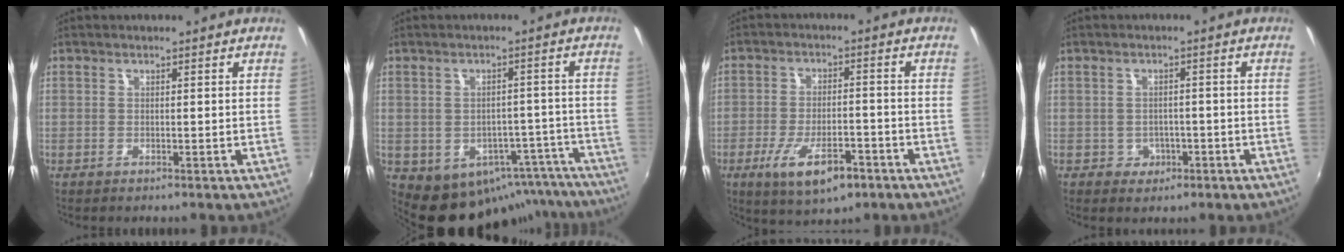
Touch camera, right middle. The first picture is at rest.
{"total": 14.5, "force": [-10.5, 9.0, 4.4], "torque": [-0.078, 0.020, -0.095]}
{"total": 10.5, "force": [-5.6, 3.8, 8.0], "torque": [-0.165, -0.021, -0.088]}
{"total": 3.5, "force": [-1.2, 3.2, 0.8], "torque": [-0.023, 0.005, -0.010]}